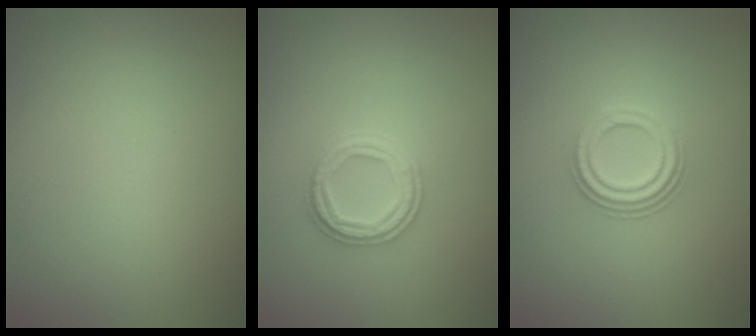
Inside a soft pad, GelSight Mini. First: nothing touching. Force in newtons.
{"total": 2.8, "press": 2.7, "slide": 0.8}
{"total": 3.0, "press": 2.5, "slide": 1.7}